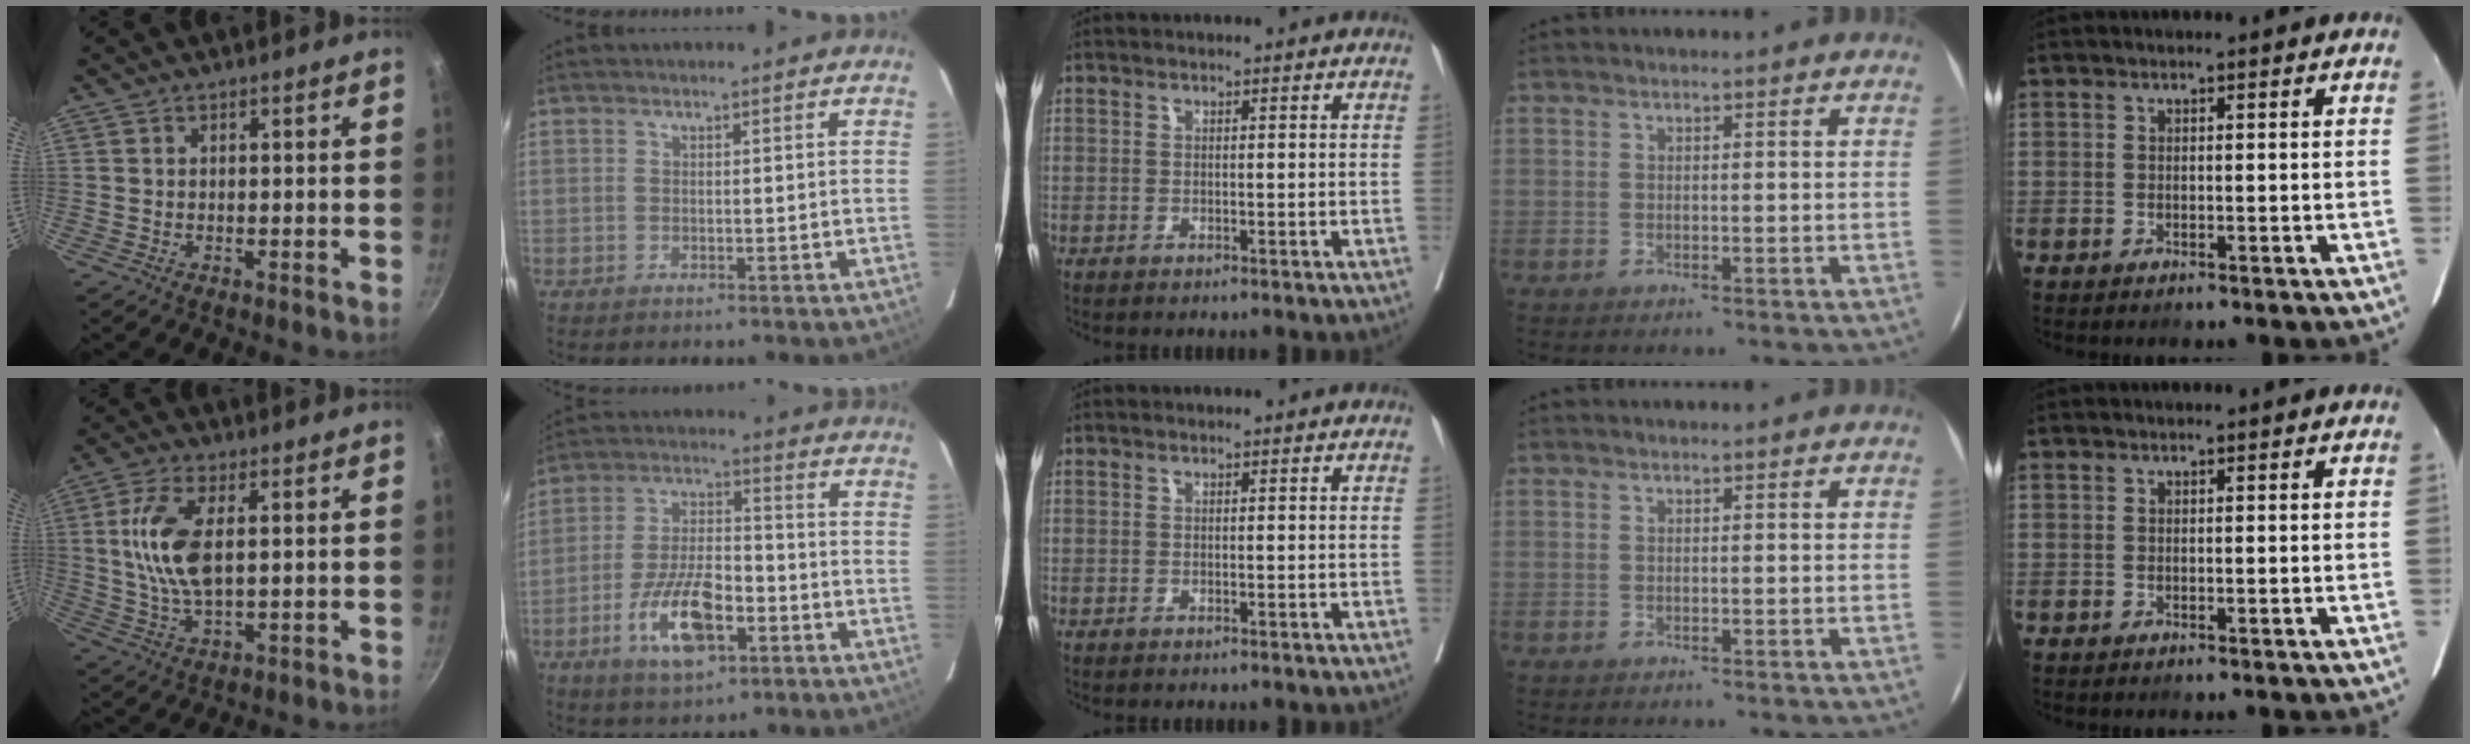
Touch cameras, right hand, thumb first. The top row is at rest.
{"thumb": {"total": 11.5, "force": [1.7, 5.3, 10.1], "torque": [-0.213, -0.002, 0.035]}, "index": {"total": 11.9, "force": [-5.1, 4.5, 9.8], "torque": [-0.193, 0.002, -0.088]}}